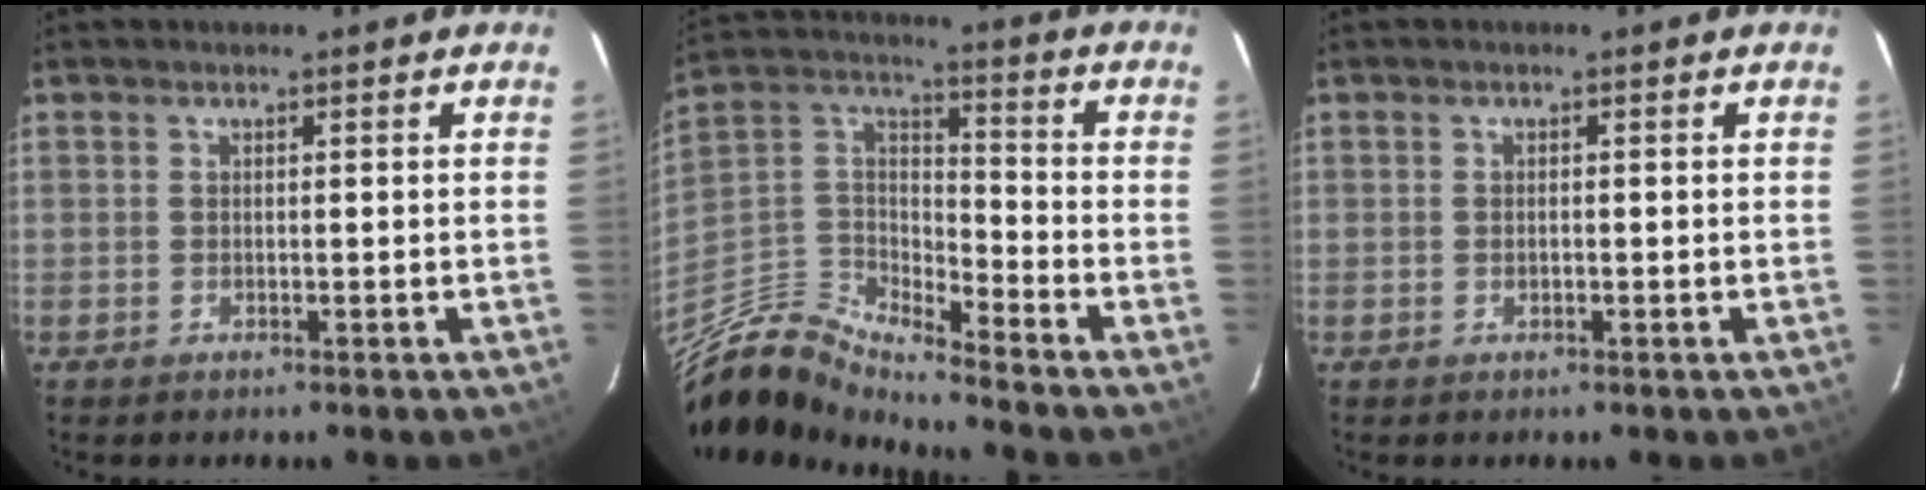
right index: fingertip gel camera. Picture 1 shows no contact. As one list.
[{"total": 11.9, "force": [-11.0, 1.4, 4.5], "torque": [-0.114, 0.008, -0.231]}, {"total": 0.7, "force": [-0.2, 0.4, 0.5], "torque": [-0.010, 0.000, -0.003]}]